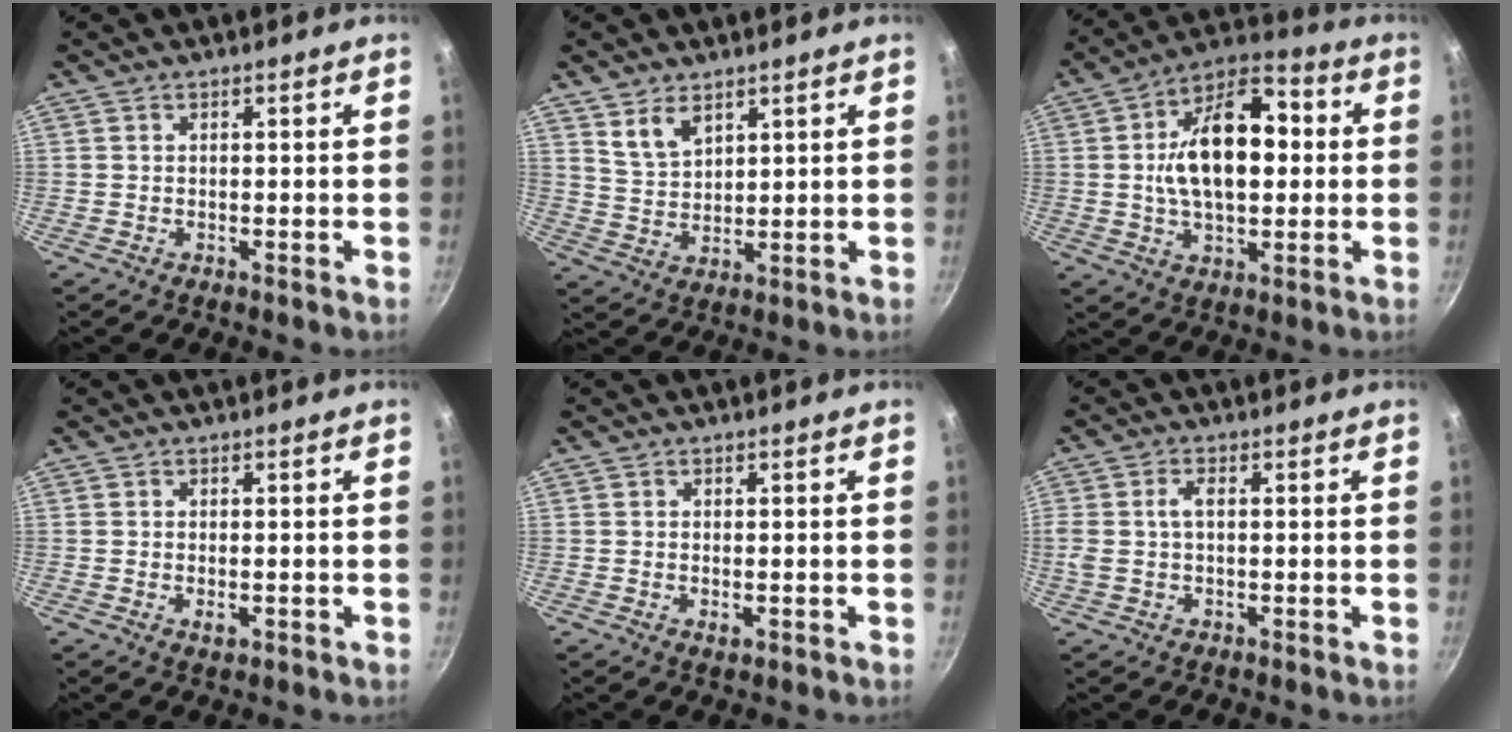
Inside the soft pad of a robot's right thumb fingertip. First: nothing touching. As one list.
[{"total": 5.4, "force": [3.5, 2.9, 2.8], "torque": [-0.038, -0.025, 0.076]}, {"total": 18.0, "force": [1.5, 10.0, 14.9], "torque": [-0.224, 0.024, 0.020]}, {"total": 1.6, "force": [-0.4, 0.8, 1.3], "torque": [-0.021, 0.000, -0.004]}, {"total": 1.2, "force": [-0.3, 0.7, 1.0], "torque": [-0.015, -0.002, -0.002]}, {"total": 3.7, "force": [0.3, 2.1, 3.0], "torque": [-0.078, 0.011, 0.006]}]